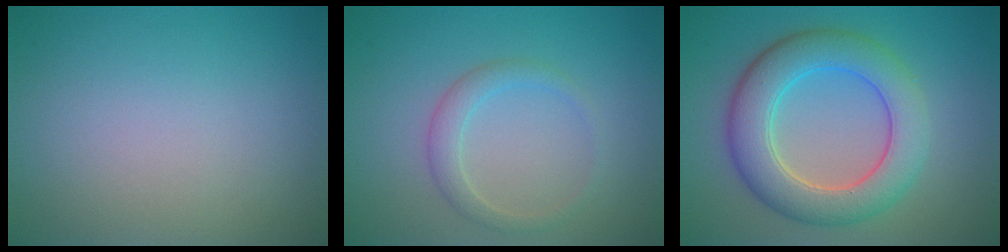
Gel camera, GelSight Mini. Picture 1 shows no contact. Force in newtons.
{"total": 1.9, "press": 1.9, "slide": 0.1}
{"total": 6.9, "press": 6.9, "slide": 0.0}